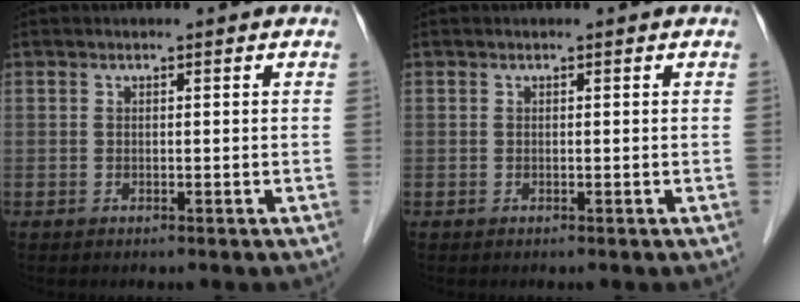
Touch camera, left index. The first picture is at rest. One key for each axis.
{"total": 0.0}